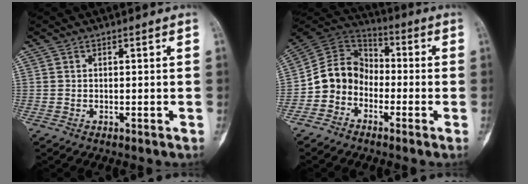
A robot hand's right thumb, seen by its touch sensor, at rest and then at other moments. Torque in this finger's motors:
{"motor_torque": [0.54, 0.54, 0.21, -0.20, 0.06]}